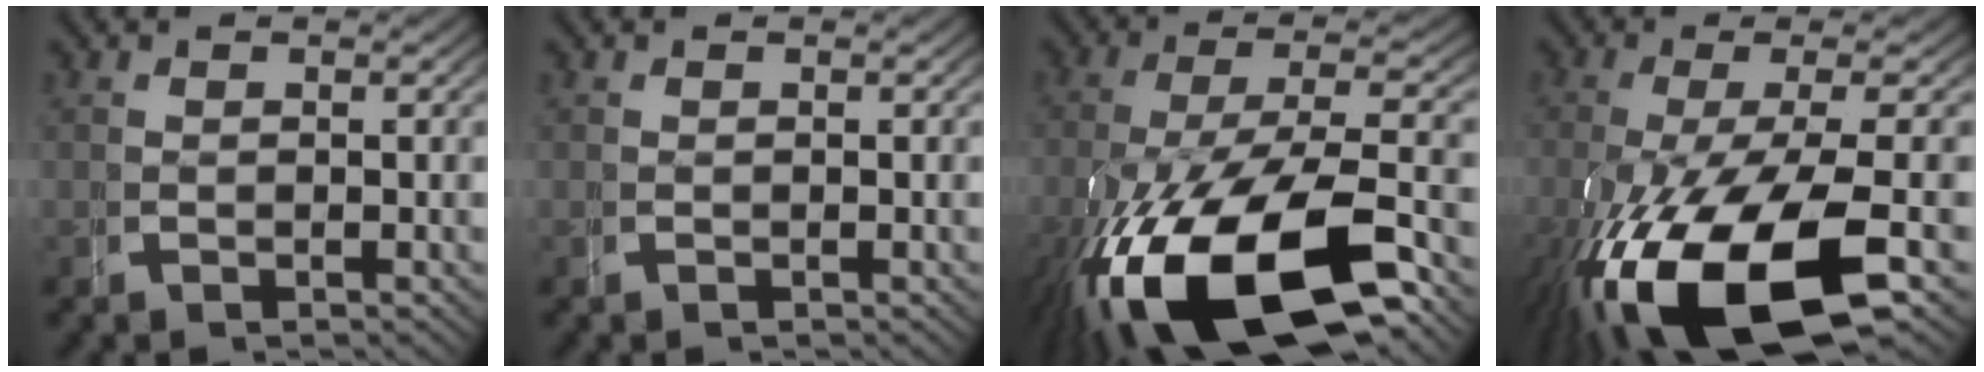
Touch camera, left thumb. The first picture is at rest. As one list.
[{"total": 0.0}, {"total": 13.9, "force": [-4.7, 6.4, 11.4], "torque": [-0.233, -0.042, -0.046]}, {"total": 12.5, "force": [-3.6, 5.4, 10.7], "torque": [-0.227, -0.032, -0.033]}]